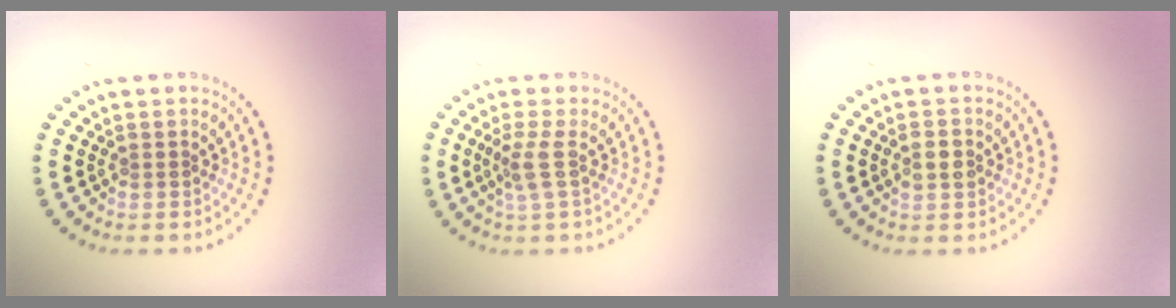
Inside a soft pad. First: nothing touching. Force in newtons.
{"total": 2.0, "press": 1.5, "slide": 1.3}
{"total": 2.4, "press": 2.4, "slide": 0.1}